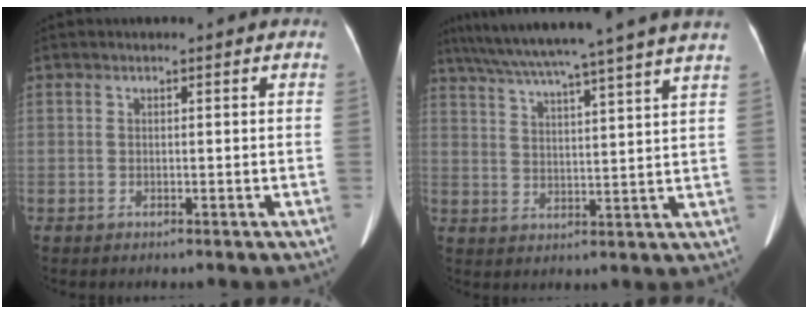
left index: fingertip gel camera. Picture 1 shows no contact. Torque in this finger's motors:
{"motor_torque": [0.88, -1.26, 0.49, 0.19]}